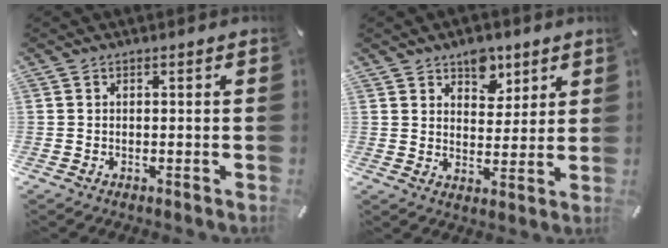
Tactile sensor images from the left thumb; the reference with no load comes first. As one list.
[{"total": 7.5, "force": [5.2, 4.9, 2.4], "torque": [-0.010, -0.028, 0.088]}]